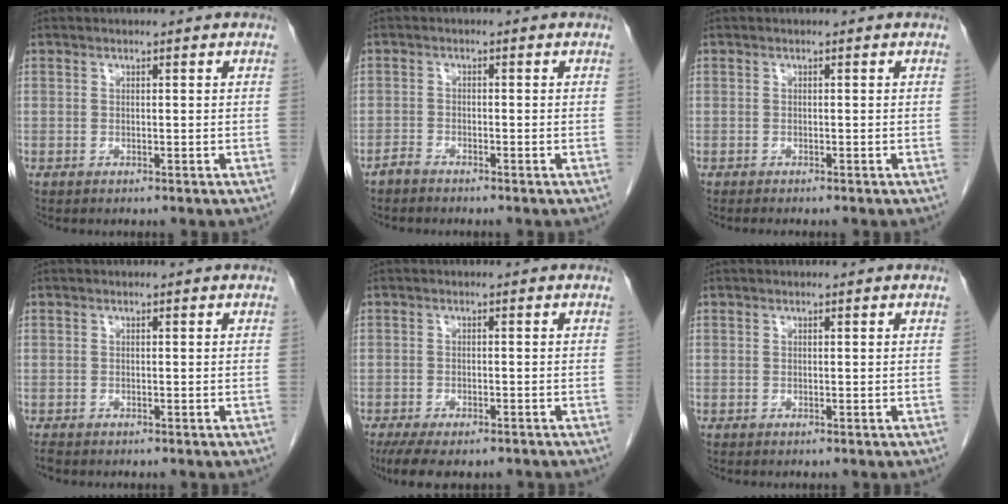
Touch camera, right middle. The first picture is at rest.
{"total": 1.4, "force": [-1.3, 0.3, 0.2], "torque": [-0.008, 0.000, -0.027]}
{"total": 1.5, "force": [-1.3, 0.1, 0.7], "torque": [-0.007, -0.002, -0.014]}
{"total": 0.8, "force": [-0.7, 0.2, 0.2], "torque": [-0.012, -0.003, -0.015]}
{"total": 8.5, "force": [-6.4, 2.9, 4.7], "torque": [-0.073, -0.012, -0.096]}
{"total": 0.0}